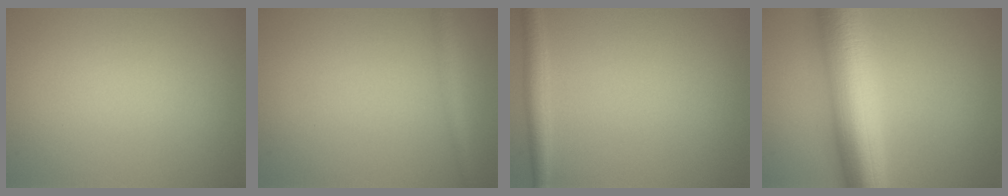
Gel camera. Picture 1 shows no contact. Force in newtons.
{"total": 1.8, "press": 1.8, "slide": 0.1}
{"total": 1.9, "press": 1.9, "slide": 0.1}
{"total": 10.5, "press": 10.5, "slide": 0.0}